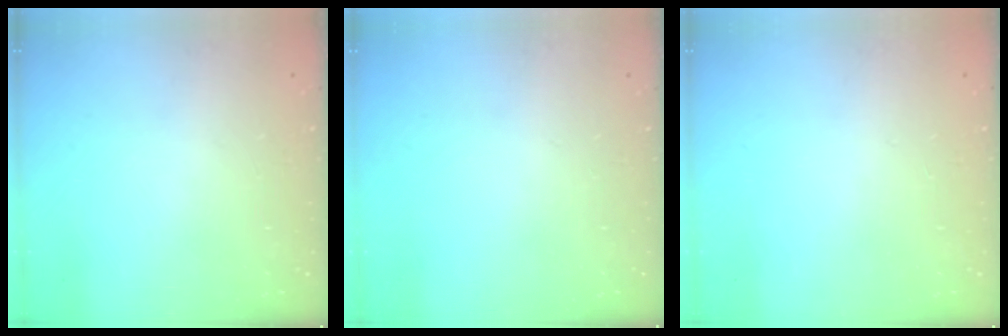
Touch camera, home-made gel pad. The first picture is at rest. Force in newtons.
{"total": 0.0}
{"total": 0.0}